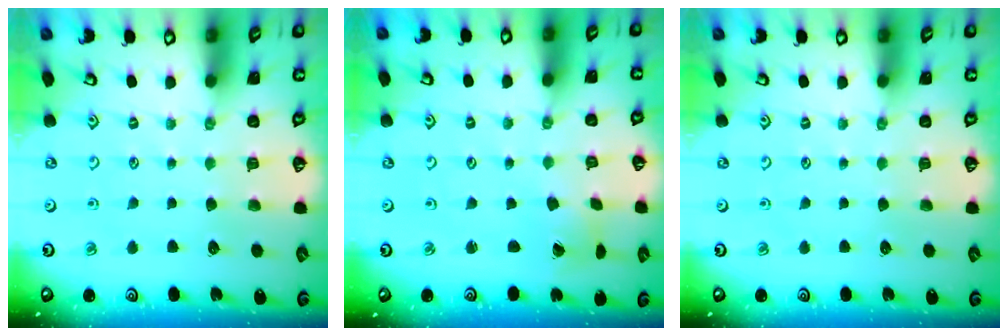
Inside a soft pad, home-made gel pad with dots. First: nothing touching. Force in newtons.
{"total": 2.1, "press": 2.1, "slide": 0.2}
{"total": 0.0}